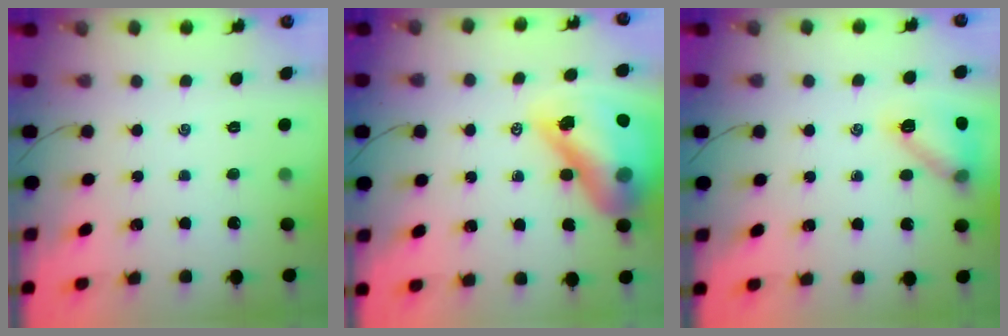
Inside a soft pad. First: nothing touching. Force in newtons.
{"total": 21.8, "press": 20.9, "slide": 6.1}
{"total": 12.4, "press": 12.4, "slide": 0.4}